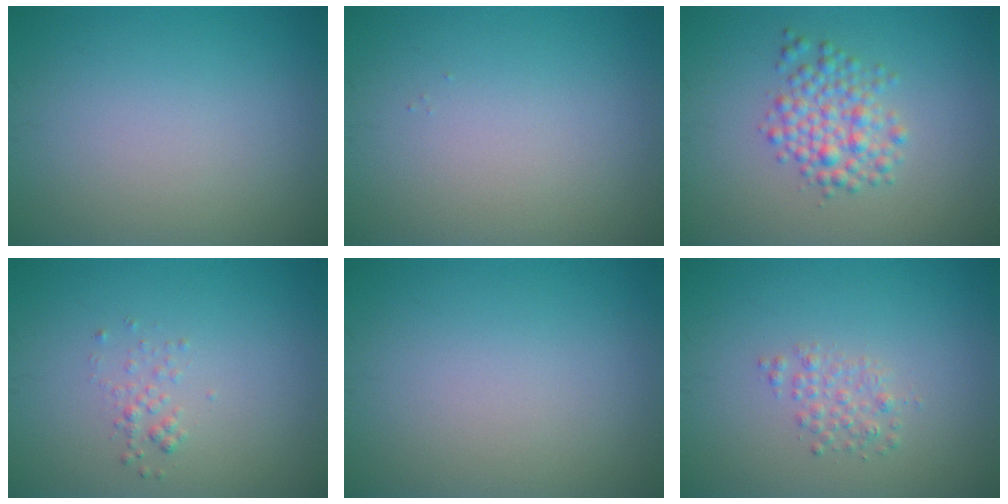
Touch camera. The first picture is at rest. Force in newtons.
{"total": 0.0}
{"total": 3.3, "press": 3.3, "slide": 0.1}
{"total": 1.0, "press": 1.0, "slide": 0.1}
{"total": 0.0}
{"total": 1.5, "press": 1.5, "slide": 0.0}